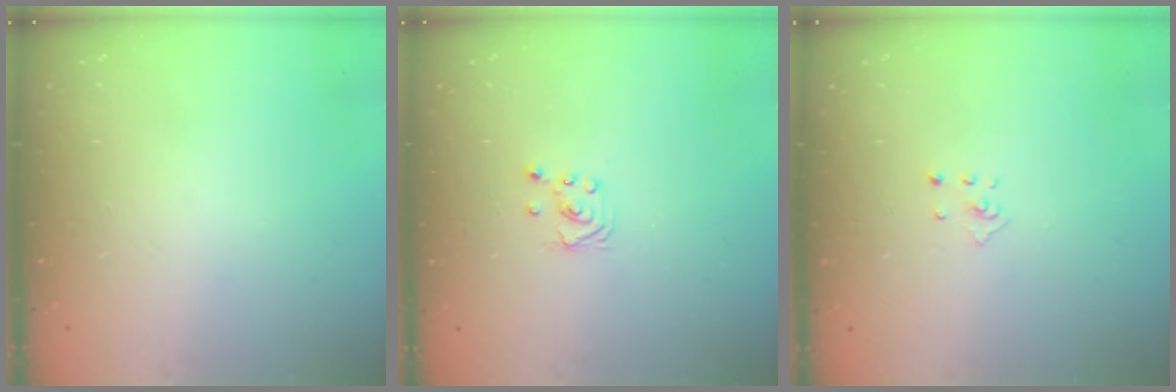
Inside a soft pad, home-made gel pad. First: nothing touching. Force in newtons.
{"total": 2.3, "press": 2.3, "slide": 0.2}
{"total": 2.9, "press": 2.9, "slide": 0.3}